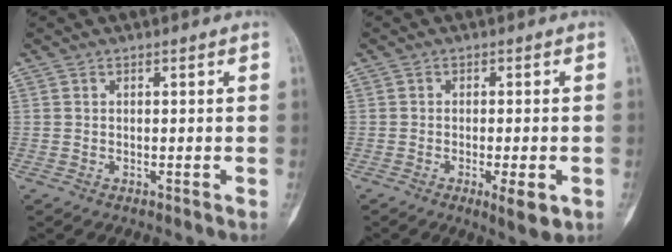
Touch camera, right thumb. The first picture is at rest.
{"total": 5.6, "force": [-2.2, 1.5, 5.0], "torque": [-0.076, -0.006, -0.028]}